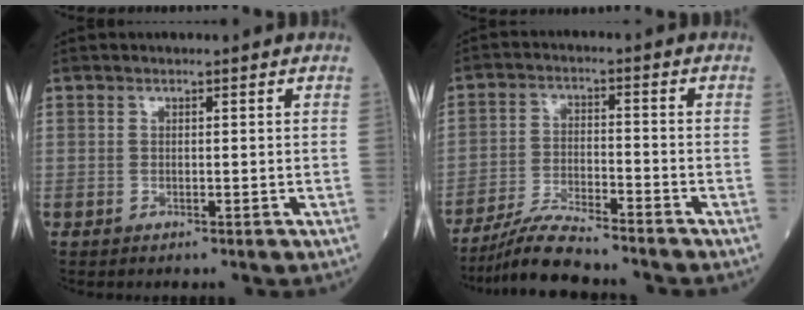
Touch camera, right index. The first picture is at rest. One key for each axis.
{"total": 7.8, "fx": -7.3, "fy": 0.0, "fz": 2.9, "tx": -0.055, "ty": -0.016, "tz": -0.135}